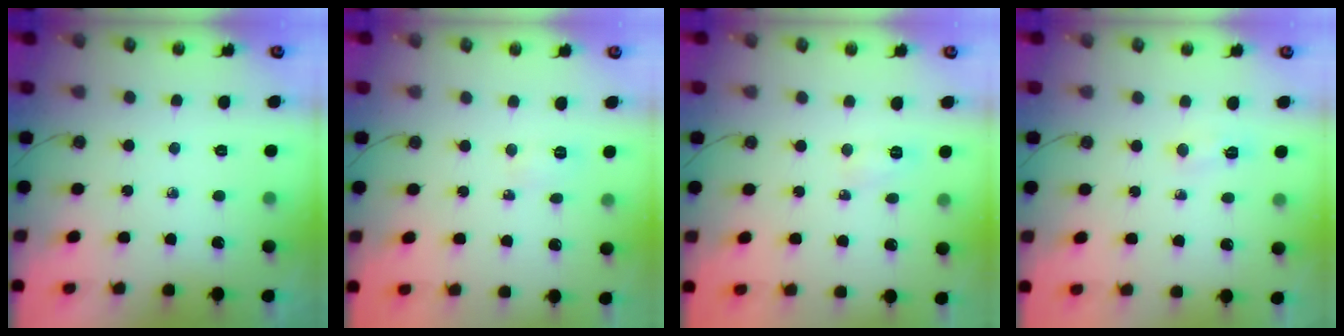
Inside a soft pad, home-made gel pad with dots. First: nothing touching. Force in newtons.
{"total": 2.6, "press": 2.5, "slide": 0.8}
{"total": 3.5, "press": 3.3, "slide": 1.2}
{"total": 5.2, "press": 5.0, "slide": 1.5}